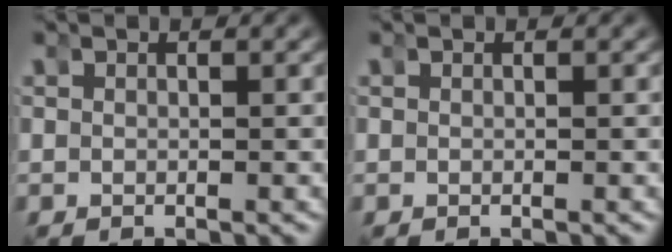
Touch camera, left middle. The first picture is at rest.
{"total": 0.0}